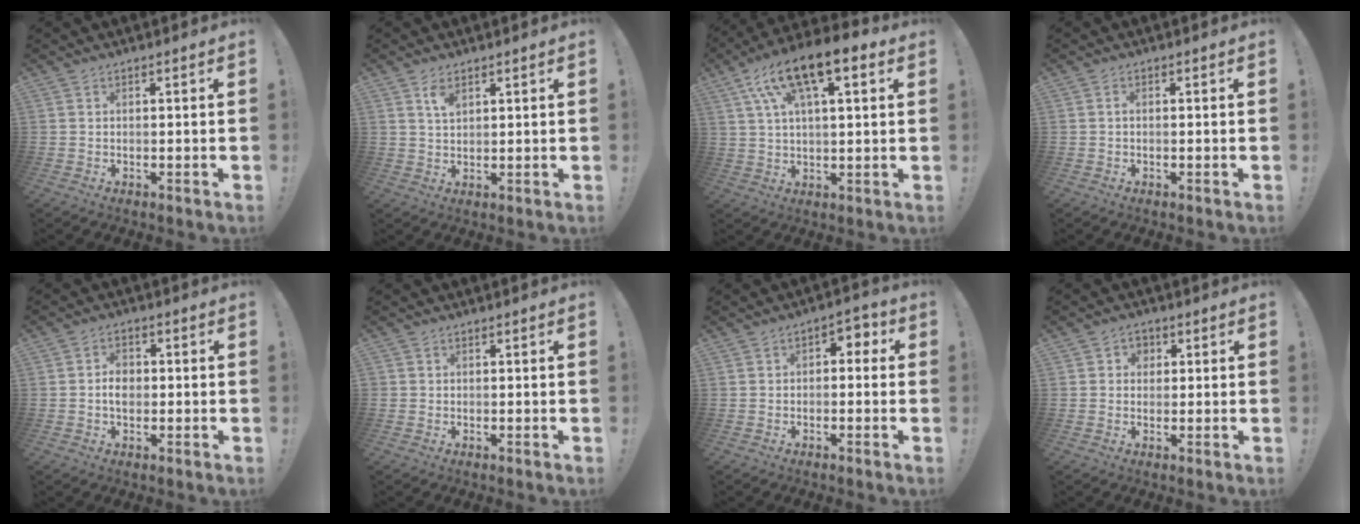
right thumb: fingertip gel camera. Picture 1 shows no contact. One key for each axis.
{"total": 4.0, "fx": 2.4, "fy": 2.0, "fz": 2.6, "tx": -0.030, "ty": -0.015, "tz": 0.038}
{"total": 14.1, "fx": 7.5, "fy": 4.9, "fz": 10.9, "tx": -0.189, "ty": -0.025, "tz": 0.129}
{"total": 0.7, "fx": -0.4, "fy": 0.2, "fz": 0.6, "tx": -0.019, "ty": 0.005, "tz": -0.006}
{"total": 4.7, "fx": -0.7, "fy": 3.5, "fz": 2.9, "tx": -0.037, "ty": 0.004, "tz": -0.014}
{"total": 0.8, "fx": 0.1, "fy": 0.8, "fz": 0.0, "tx": -0.005, "ty": 0.003, "tz": 0.003}
{"total": 3.5, "fx": -1.3, "fy": 2.6, "fz": 2.0, "tx": -0.017, "ty": 0.008, "tz": -0.027}
{"total": 3.2, "fx": 0.4, "fy": 3.0, "fz": 1.0, "tx": -0.009, "ty": 0.000, "tz": 0.007}